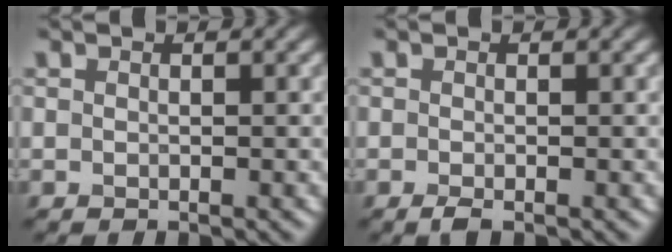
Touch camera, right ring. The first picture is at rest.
{"total": 0.9, "force": [-0.5, 0.2, 0.7], "torque": [-0.015, -0.003, -0.011]}